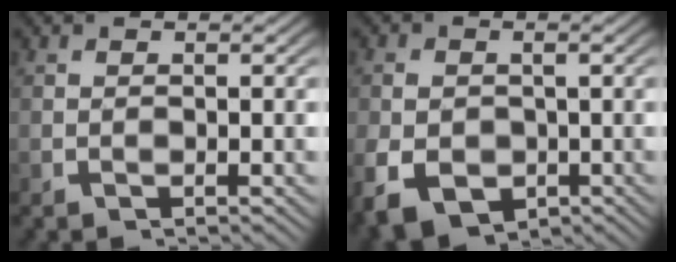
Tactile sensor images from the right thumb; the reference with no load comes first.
{"total": 6.5, "force": [-2.5, 4.7, 3.6], "torque": [-0.082, -0.039, -0.021]}